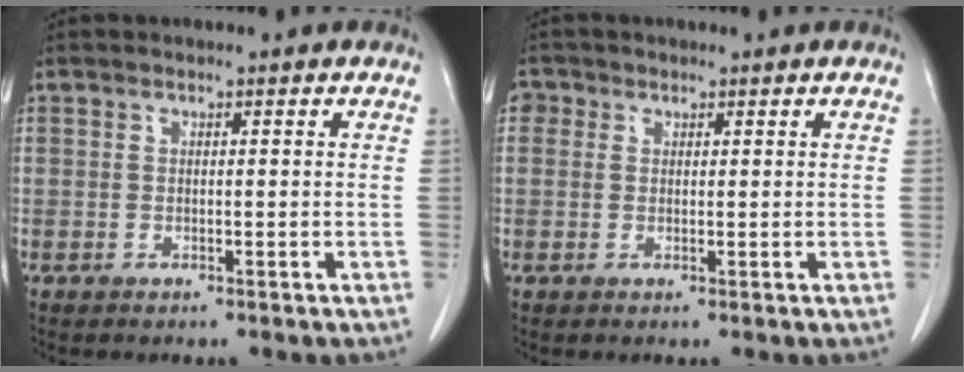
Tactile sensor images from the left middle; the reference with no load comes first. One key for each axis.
{"total": 1.7, "fx": 0.7, "fy": 1.5, "fz": 0.4, "tx": 0.001, "ty": 0.003, "tz": 0.008}